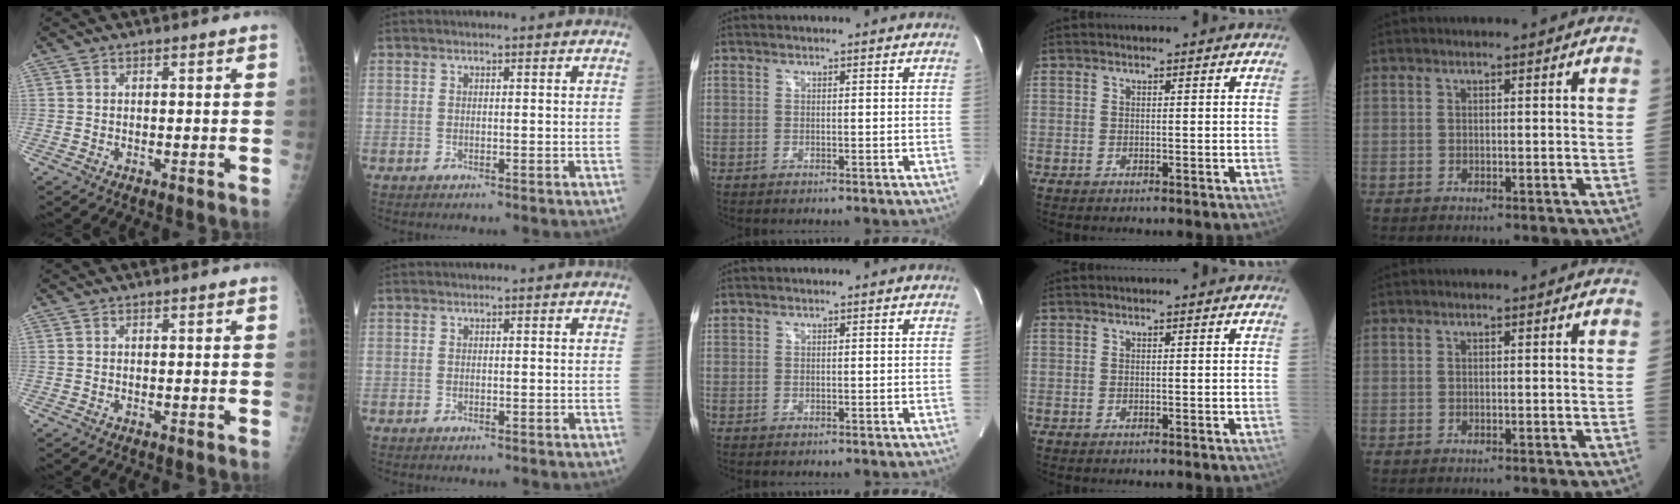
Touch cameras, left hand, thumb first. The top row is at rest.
{"middle": {"total": 0.5, "force": [0.4, 0.2, 0.0], "torque": [-0.010, 0.017, 0.013]}}